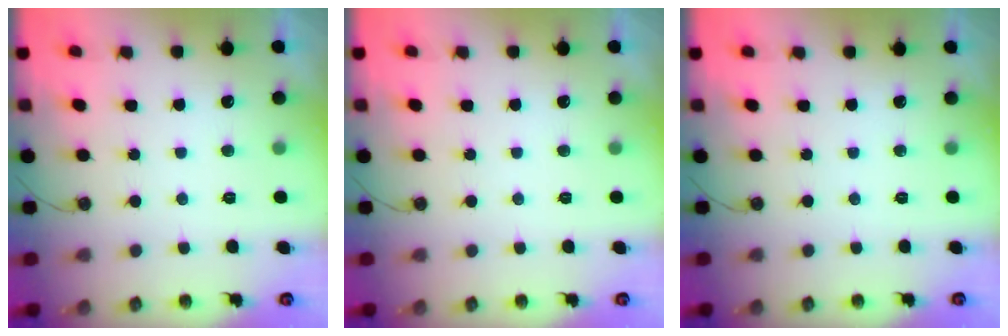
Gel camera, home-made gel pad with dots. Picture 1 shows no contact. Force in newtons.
{"total": 0.0}
{"total": 0.0}